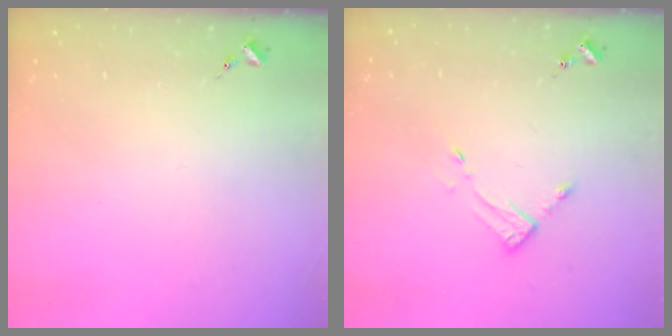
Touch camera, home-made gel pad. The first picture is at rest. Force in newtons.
{"total": 3.0, "press": 3.0, "slide": 0.3}